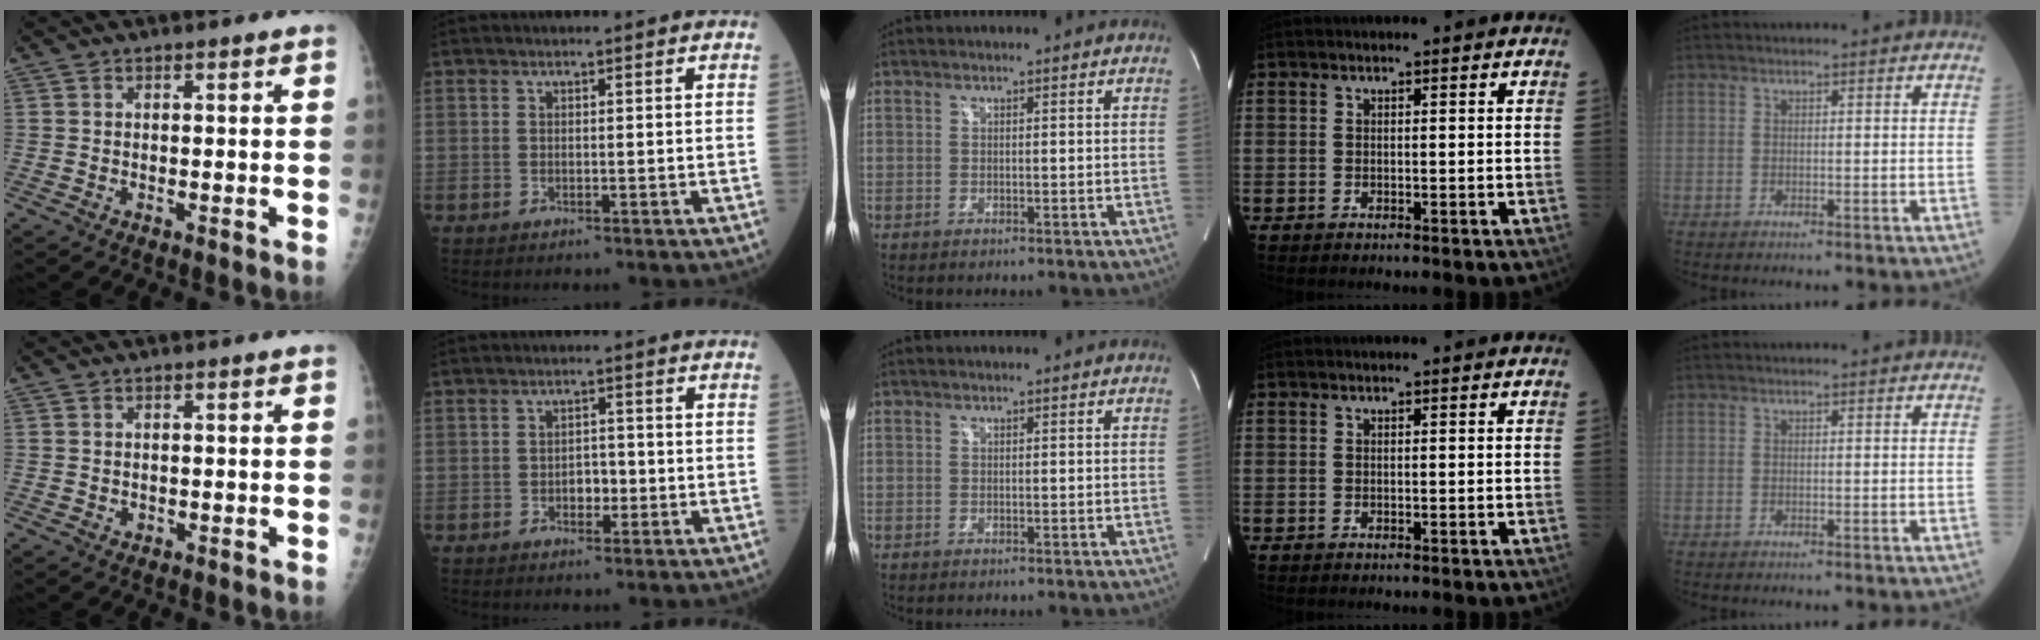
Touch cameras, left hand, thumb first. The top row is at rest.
{"thumb": {"total": 0.8, "force": [0.0, 0.8, 0.3], "torque": [-0.003, 0.000, 0.002]}, "index": {"total": 2.5, "force": [-0.9, 1.6, 1.7], "torque": [-0.022, 0.006, -0.014]}}